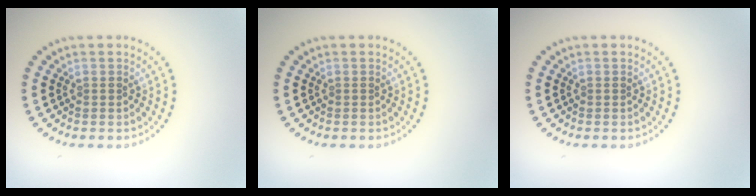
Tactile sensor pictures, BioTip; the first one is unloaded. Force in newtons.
{"total": 0.0}
{"total": 0.0}